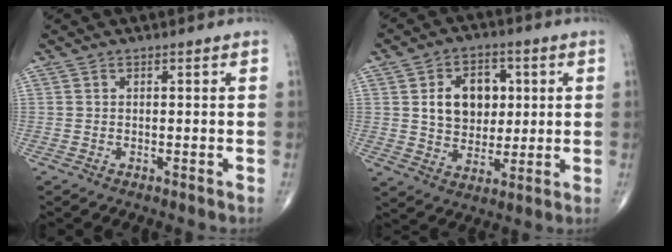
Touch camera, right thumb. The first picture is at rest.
{"total": 11.5, "force": [2.3, 8.5, 7.4], "torque": [-0.078, -0.002, 0.043]}